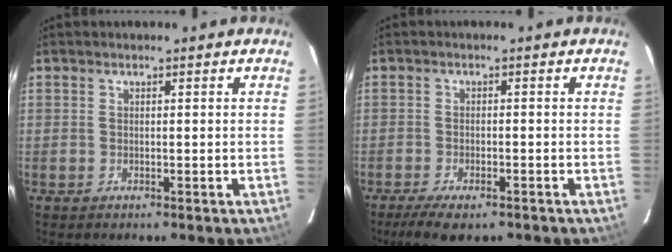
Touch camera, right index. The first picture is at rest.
{"total": 6.9, "force": [-5.1, 2.2, 4.0], "torque": [-0.097, -0.021, -0.085]}